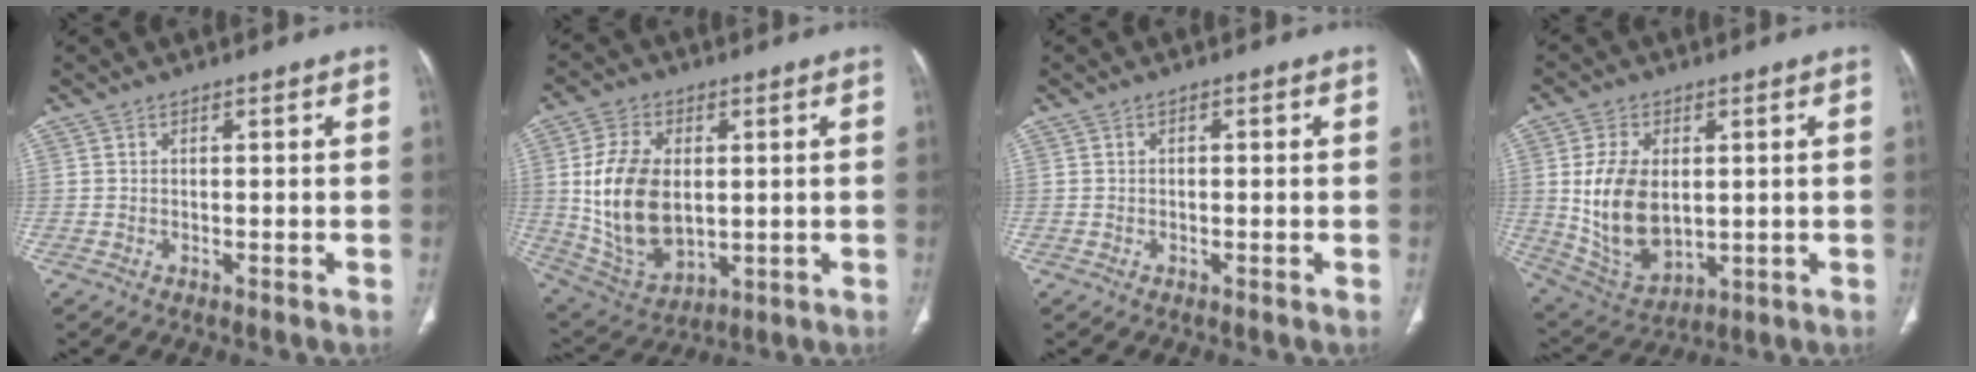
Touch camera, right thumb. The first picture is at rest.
{"total": 16.6, "force": [1.2, 10.5, 12.8], "torque": [-0.231, -0.012, 0.040]}
{"total": 0.6, "force": [0.0, 0.4, 0.5], "torque": [-0.008, 0.002, 0.000]}
{"total": 14.5, "force": [1.1, 9.2, 11.2], "torque": [-0.197, -0.013, 0.042]}